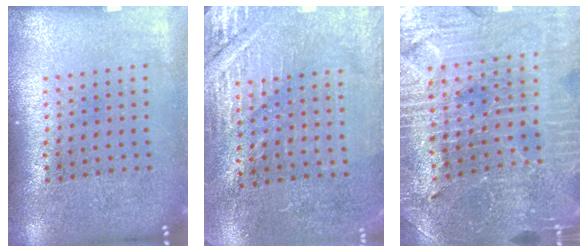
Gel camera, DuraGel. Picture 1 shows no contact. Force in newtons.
{"total": 2.8, "press": 2.8, "slide": 0.5}
{"total": 3.8, "press": 3.7, "slide": 0.8}